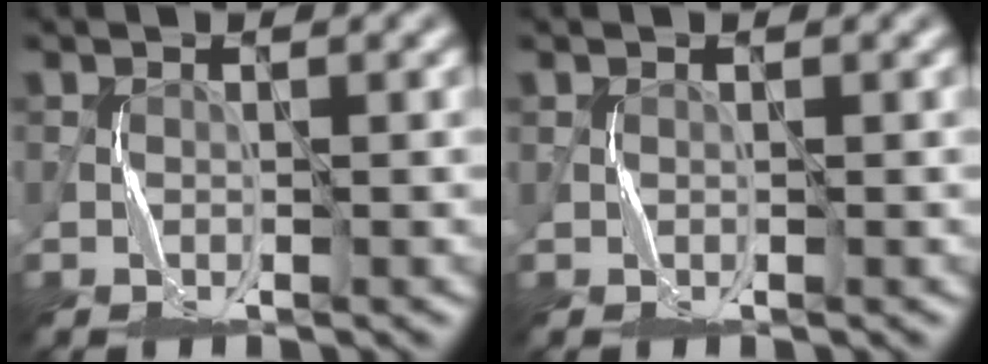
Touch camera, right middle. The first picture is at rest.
{"total": 0.0}